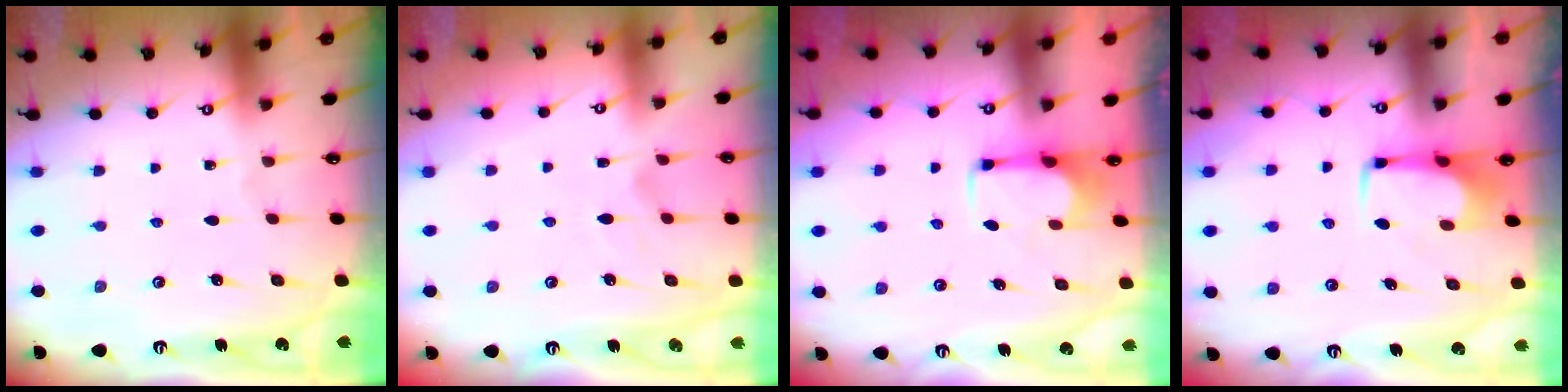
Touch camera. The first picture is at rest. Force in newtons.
{"total": 1.3, "press": 0.6, "slide": 1.2}
{"total": 2.6, "press": 2.5, "slide": 0.9}
{"total": 0.6, "press": 0.5, "slide": 0.2}